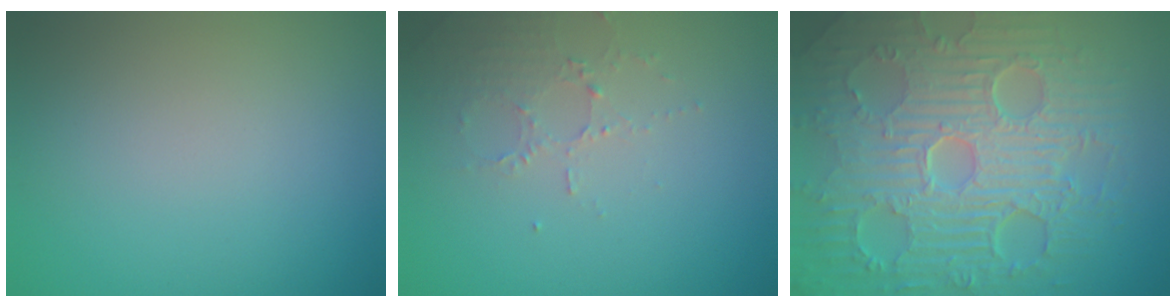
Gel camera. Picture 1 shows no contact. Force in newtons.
{"total": 2.1, "press": 2.1, "slide": 0.4}
{"total": 11.2, "press": 7.4, "slide": 8.5}